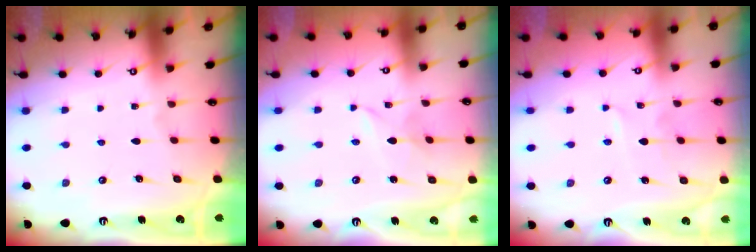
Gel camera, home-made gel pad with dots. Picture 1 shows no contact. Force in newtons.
{"total": 1.3, "press": 1.3, "slide": 0.1}
{"total": 3.3, "press": 3.2, "slide": 0.4}